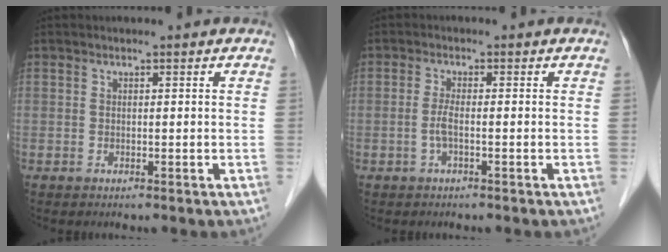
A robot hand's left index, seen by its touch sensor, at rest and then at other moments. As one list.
[{"total": 1.9, "force": [-0.7, 0.1, 1.7], "torque": [-0.037, -0.003, -0.015]}]